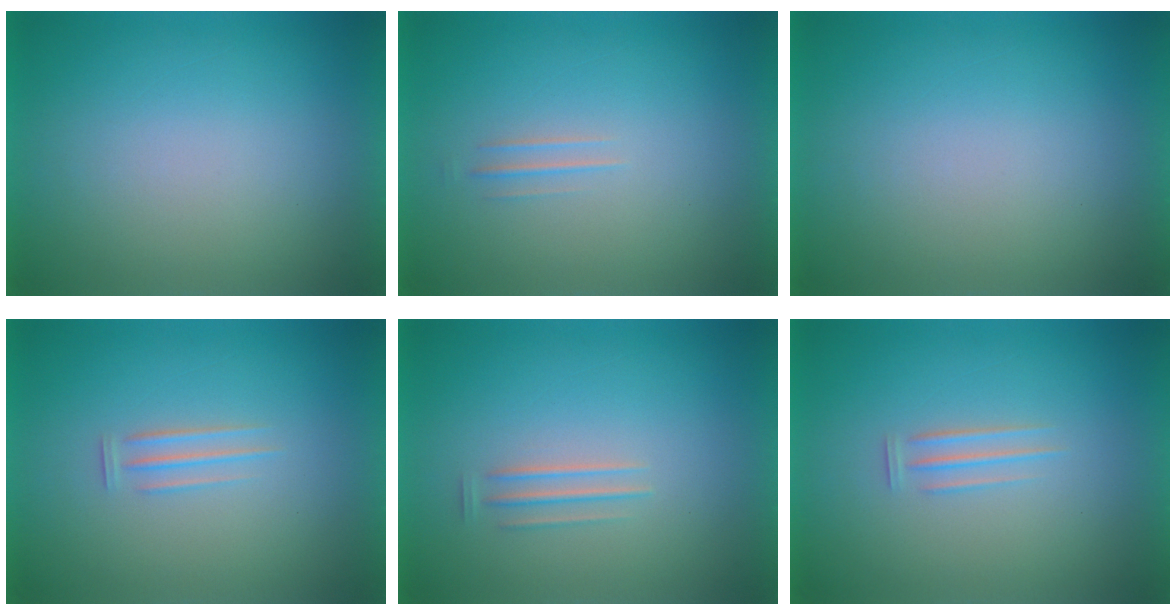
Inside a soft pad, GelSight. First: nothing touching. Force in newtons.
{"total": 1.5}
{"total": 0.0}
{"total": 1.9}
{"total": 1.7}
{"total": 1.9}